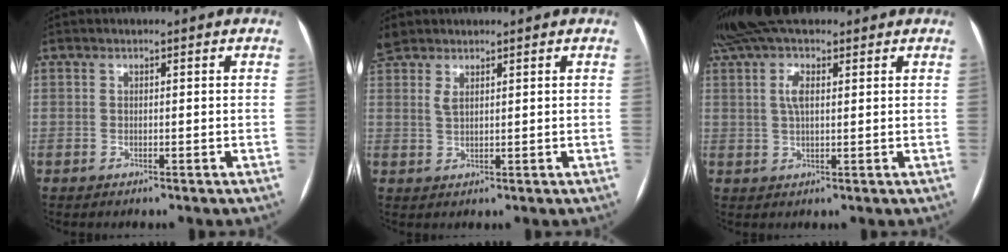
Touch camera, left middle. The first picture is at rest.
{"total": 5.1, "force": [3.7, 2.4, 2.5], "torque": [-0.075, 0.010, 0.085]}
{"total": 8.4, "force": [4.6, 3.0, 6.4], "torque": [-0.144, 0.030, 0.082]}